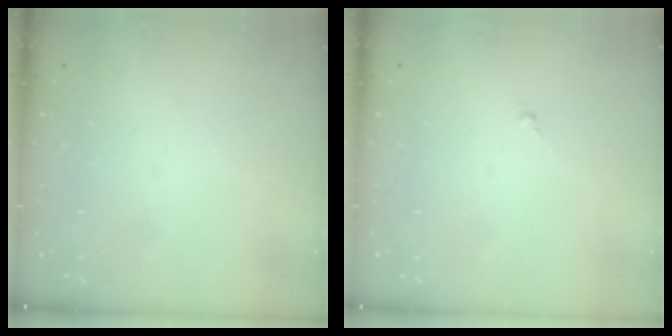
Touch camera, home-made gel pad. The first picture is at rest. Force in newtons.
{"total": 0.0}